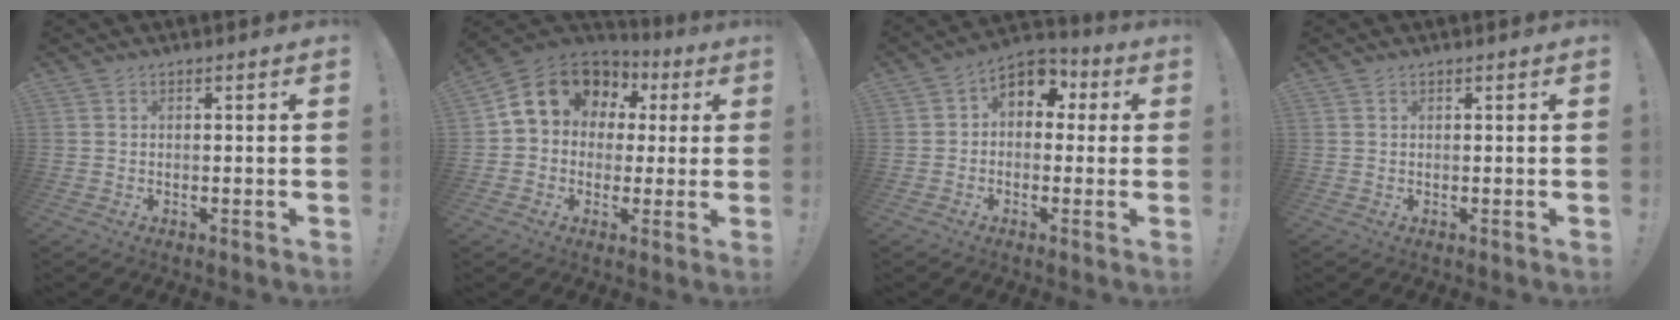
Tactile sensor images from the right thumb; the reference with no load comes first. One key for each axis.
{"total": 14.8, "fx": 5.5, "fy": 11.6, "fz": 7.3, "tx": -0.107, "ty": -0.020, "tz": 0.110}
{"total": 7.8, "fx": 1.3, "fy": 6.3, "fz": 4.4, "tx": -0.057, "ty": 0.005, "tz": 0.030}
{"total": 0.0}